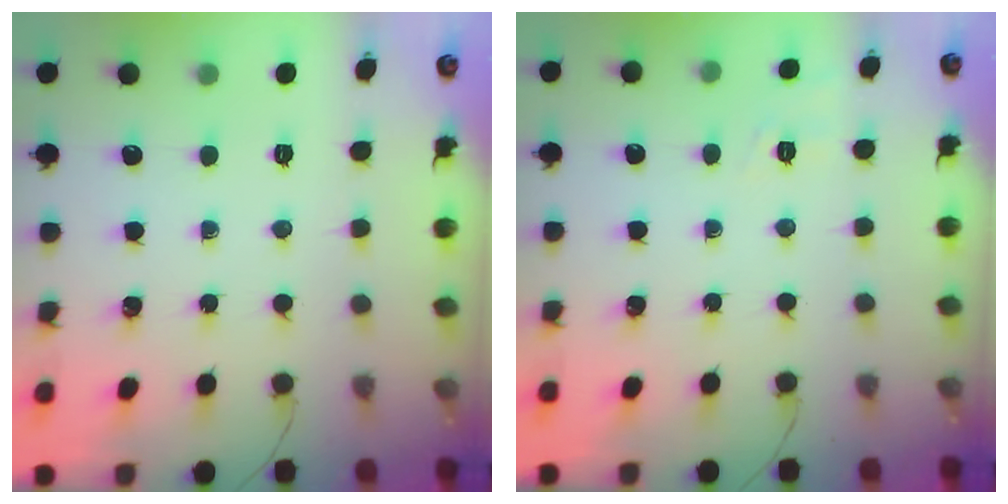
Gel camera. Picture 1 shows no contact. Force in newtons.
{"total": 1.8, "press": 0.2, "slide": 1.8}